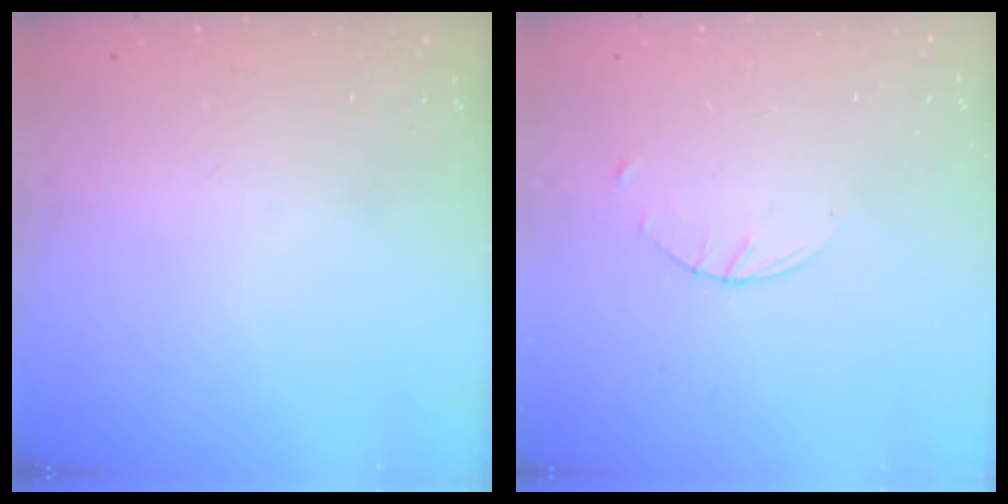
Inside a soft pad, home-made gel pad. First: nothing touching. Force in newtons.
{"total": 1.6, "press": 1.6, "slide": 0.2}